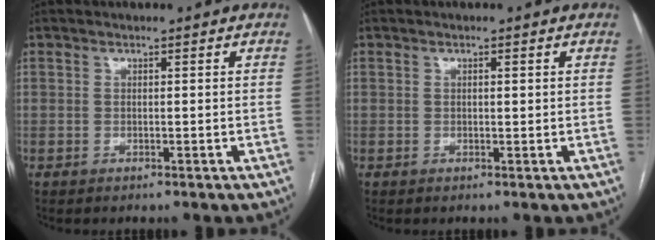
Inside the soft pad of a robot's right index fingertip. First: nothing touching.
{"total": 0.7, "force": [0.2, 0.2, 0.6], "torque": [-0.013, 0.001, 0.005]}